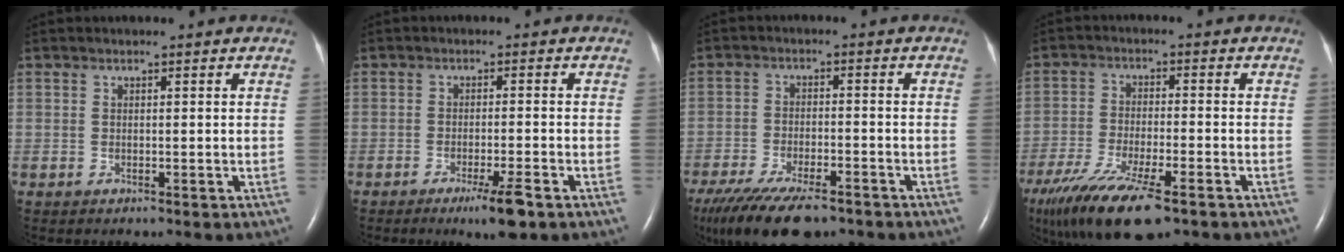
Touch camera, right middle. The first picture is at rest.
{"total": 4.9, "force": [-3.0, 0.0, 3.8], "torque": [-0.064, -0.011, -0.048]}
{"total": 16.2, "force": [-11.9, 5.4, 9.5], "torque": [-0.202, -0.036, -0.188]}
{"total": 16.6, "force": [-11.3, 3.8, 11.5], "torque": [-0.237, -0.043, -0.190]}